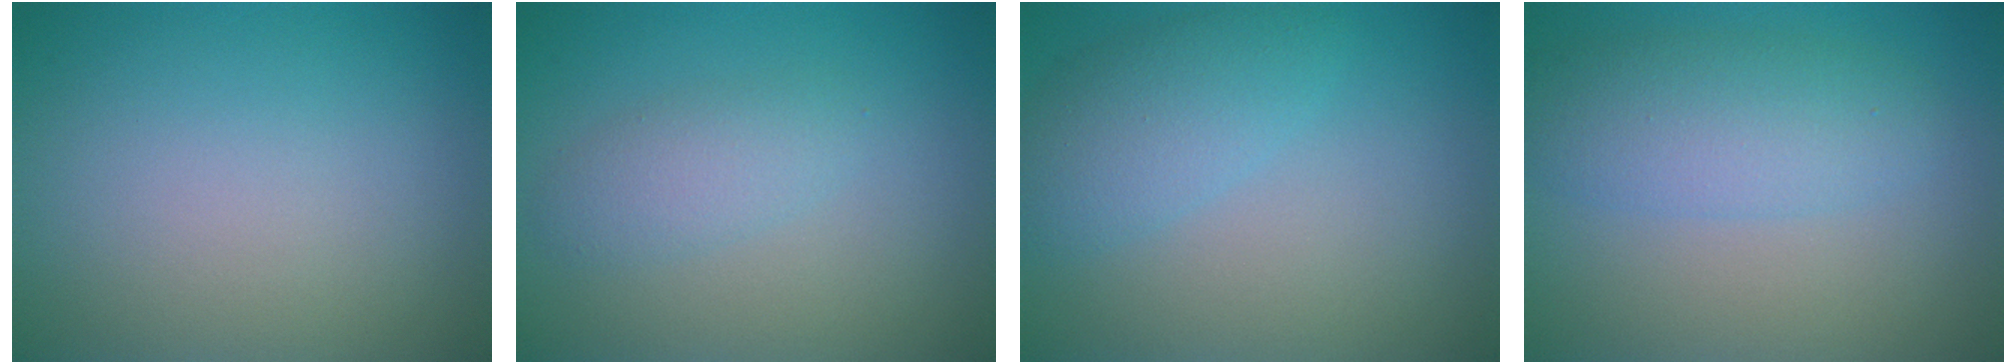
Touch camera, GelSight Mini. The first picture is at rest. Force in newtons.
{"total": 2.2, "press": 2.2, "slide": 0.1}
{"total": 3.4, "press": 3.4, "slide": 0.2}
{"total": 4.3, "press": 4.3, "slide": 0.1}